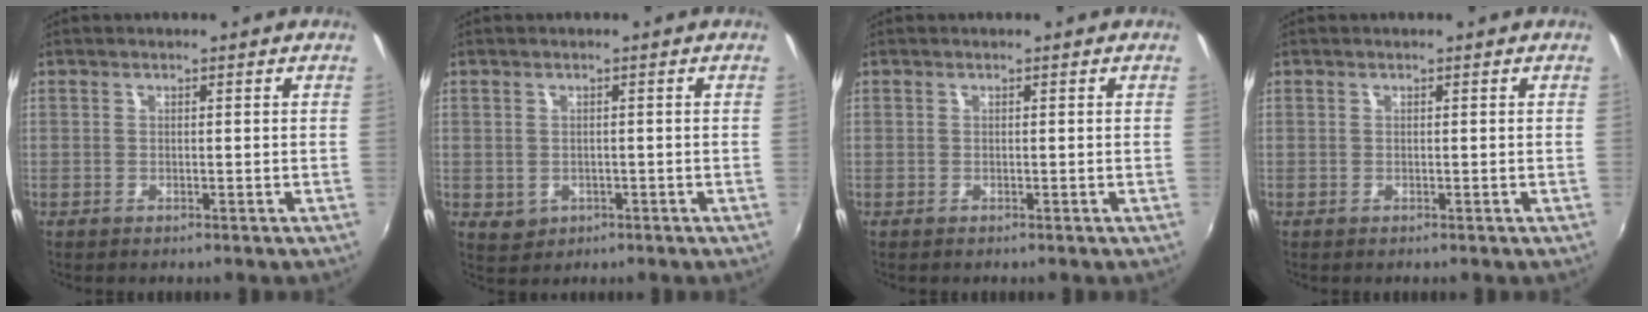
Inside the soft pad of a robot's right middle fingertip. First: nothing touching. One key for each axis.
{"total": 2.6, "fx": -0.4, "fy": 2.3, "fz": 1.1, "tx": -0.021, "ty": 0.000, "tz": 0.001}
{"total": 0.0}
{"total": 0.0}